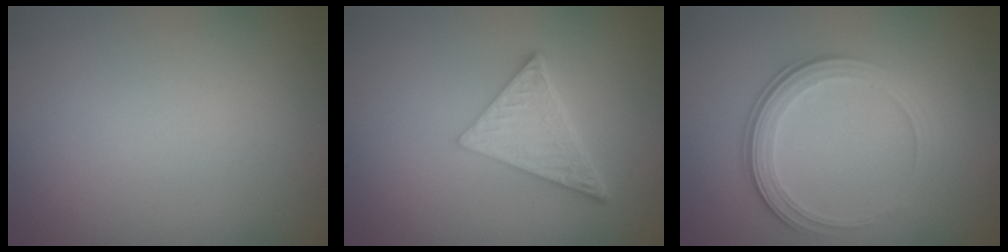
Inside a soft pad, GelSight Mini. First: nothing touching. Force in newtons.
{"total": 5.0, "press": 3.6, "slide": 3.5}
{"total": 3.5, "press": 2.6, "slide": 2.4}